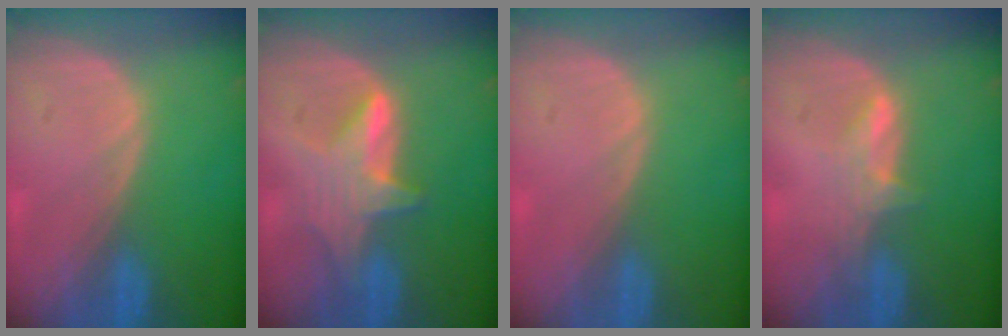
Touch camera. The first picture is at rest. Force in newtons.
{"total": 6.0, "press": 5.9, "slide": 1.1}
{"total": 0.0}
{"total": 2.8, "press": 2.8, "slide": 0.4}